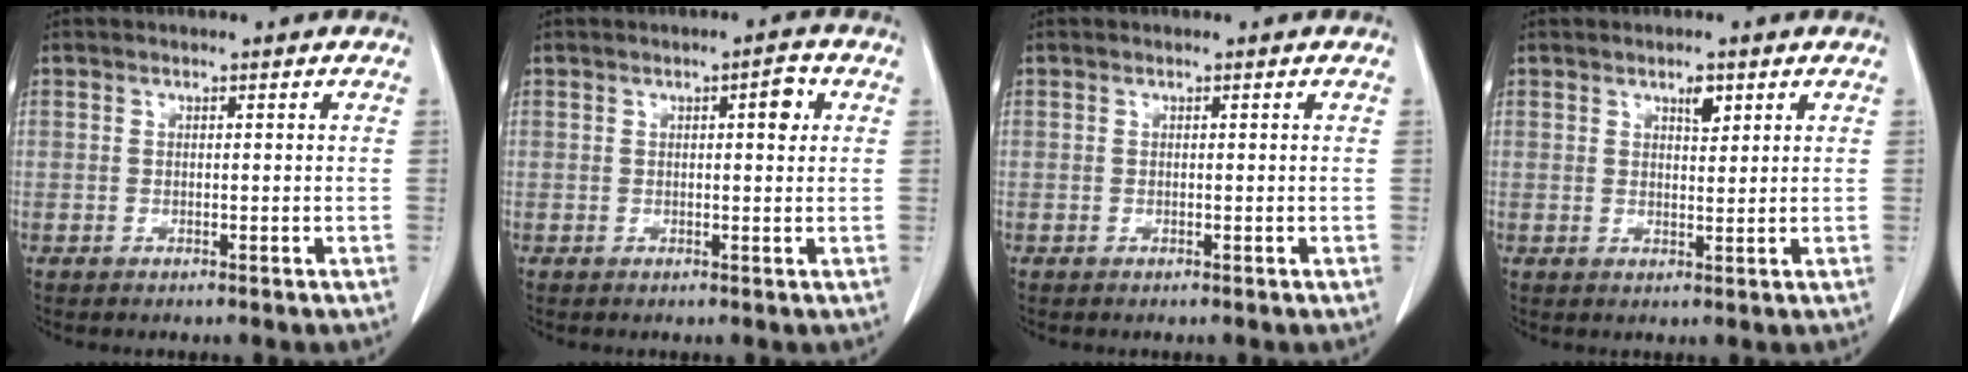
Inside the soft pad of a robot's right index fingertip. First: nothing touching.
{"total": 2.7, "force": [0.8, 0.7, 2.5], "torque": [-0.034, 0.003, 0.009]}
{"total": 0.0}
{"total": 2.3, "force": [1.4, 0.9, 1.6], "torque": [-0.026, -0.004, 0.024]}